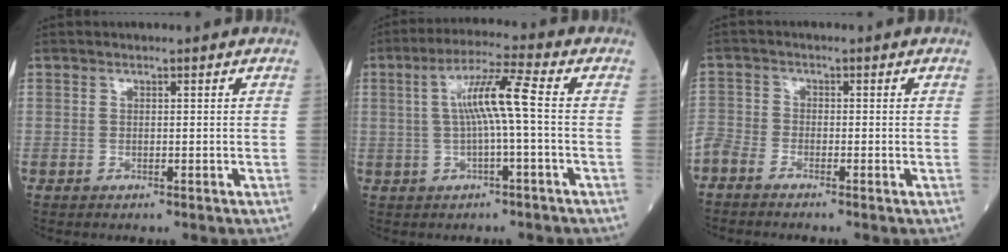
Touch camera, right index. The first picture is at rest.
{"total": 7.5, "force": [0.2, -0.3, 7.5], "torque": [-0.140, 0.016, 0.002]}
{"total": 4.1, "force": [-3.6, 1.5, 1.1], "torque": [-0.025, -0.005, -0.082]}